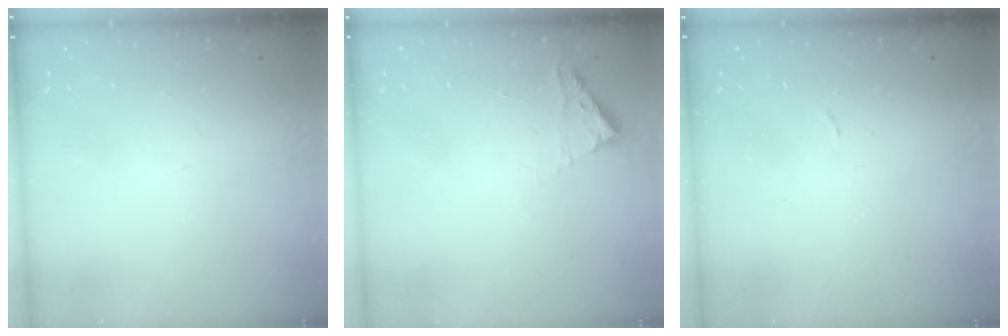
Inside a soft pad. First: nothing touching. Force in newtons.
{"total": 2.8, "press": 2.8, "slide": 0.3}
{"total": 4.2, "press": 4.1, "slide": 0.7}